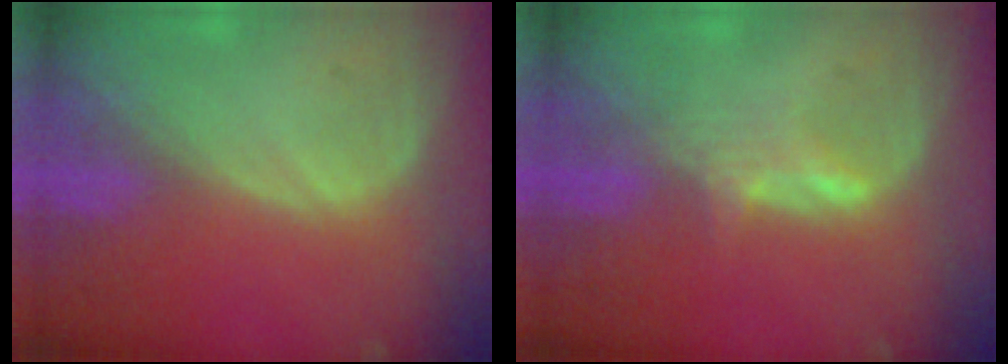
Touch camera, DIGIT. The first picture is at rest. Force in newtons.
{"total": 2.6, "press": 2.5, "slide": 0.3}